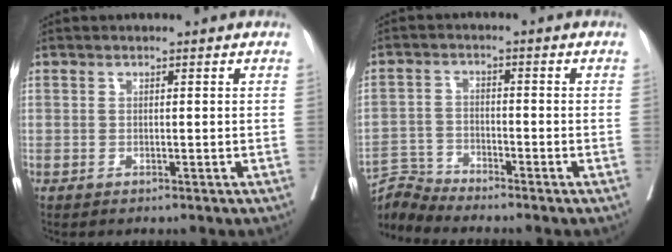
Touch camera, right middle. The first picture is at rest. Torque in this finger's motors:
{"motor_torque": [-0.19, 0.22, -0.14, -0.04]}